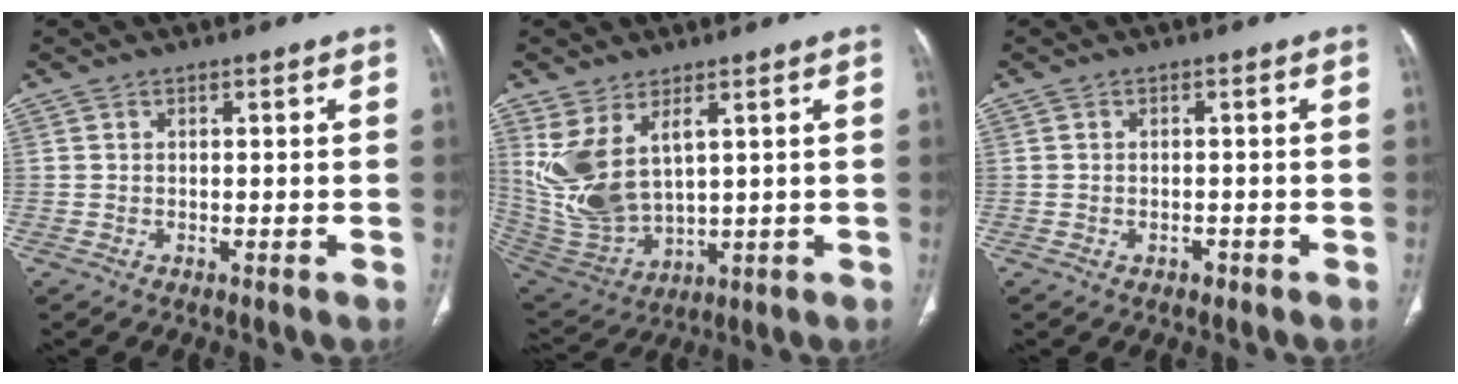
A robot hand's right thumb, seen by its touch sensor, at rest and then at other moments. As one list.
[{"total": 12.9, "force": [4.4, 6.7, 10.0], "torque": [-0.208, -0.022, 0.114]}, {"total": 1.3, "force": [-0.7, 0.9, 0.6], "torque": [-0.009, 0.007, -0.006]}]